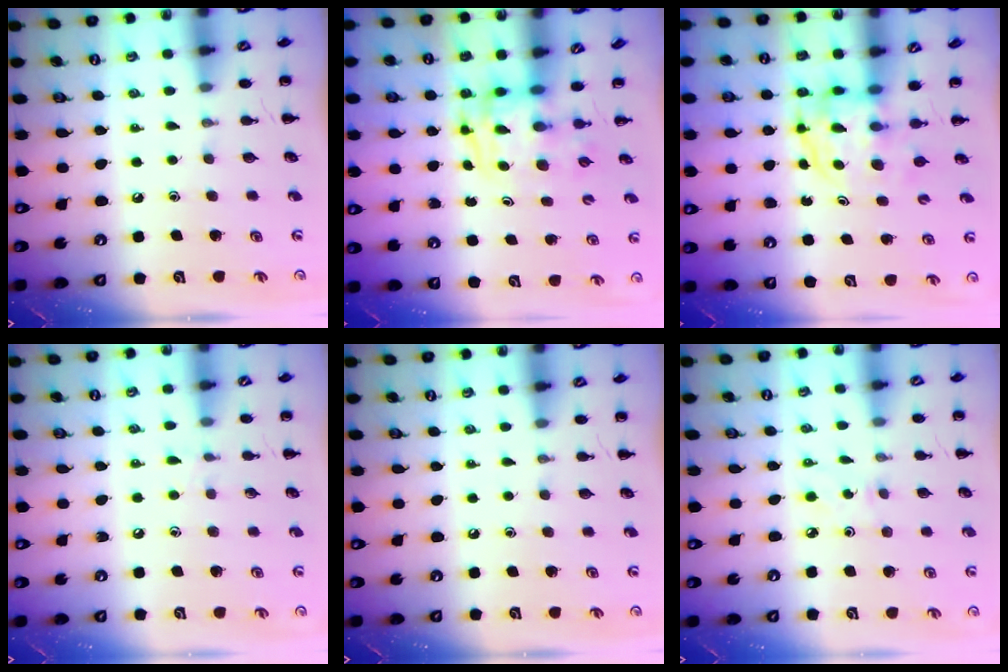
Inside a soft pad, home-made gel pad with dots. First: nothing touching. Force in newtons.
{"total": 3.3, "press": 3.3, "slide": 0.5}
{"total": 3.9, "press": 3.8, "slide": 0.3}
{"total": 5.0, "press": 4.6, "slide": 1.9}
{"total": 0.0}
{"total": 2.7, "press": 2.5, "slide": 0.9}